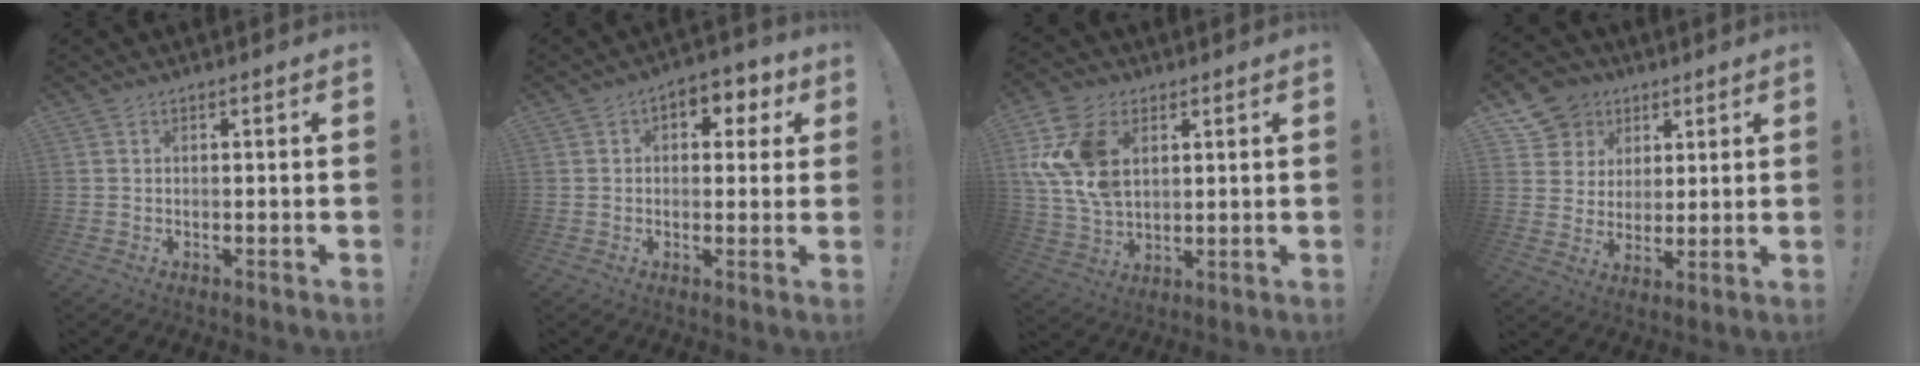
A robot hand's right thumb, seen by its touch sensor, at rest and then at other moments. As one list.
[{"total": 6.0, "force": [1.5, 4.6, 3.5], "torque": [-0.030, -0.004, 0.025]}, {"total": 16.3, "force": [4.8, 11.2, 10.9], "torque": [-0.226, -0.013, 0.093]}, {"total": 10.2, "force": [4.8, 8.7, 1.9], "torque": [-0.027, -0.033, 0.100]}]